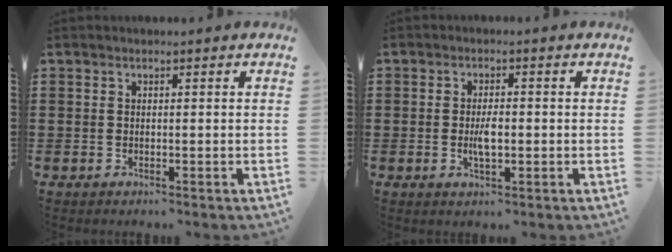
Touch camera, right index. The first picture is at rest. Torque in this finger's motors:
{"motor_torque": [1.64, 0.50, 0.40, 0.12]}